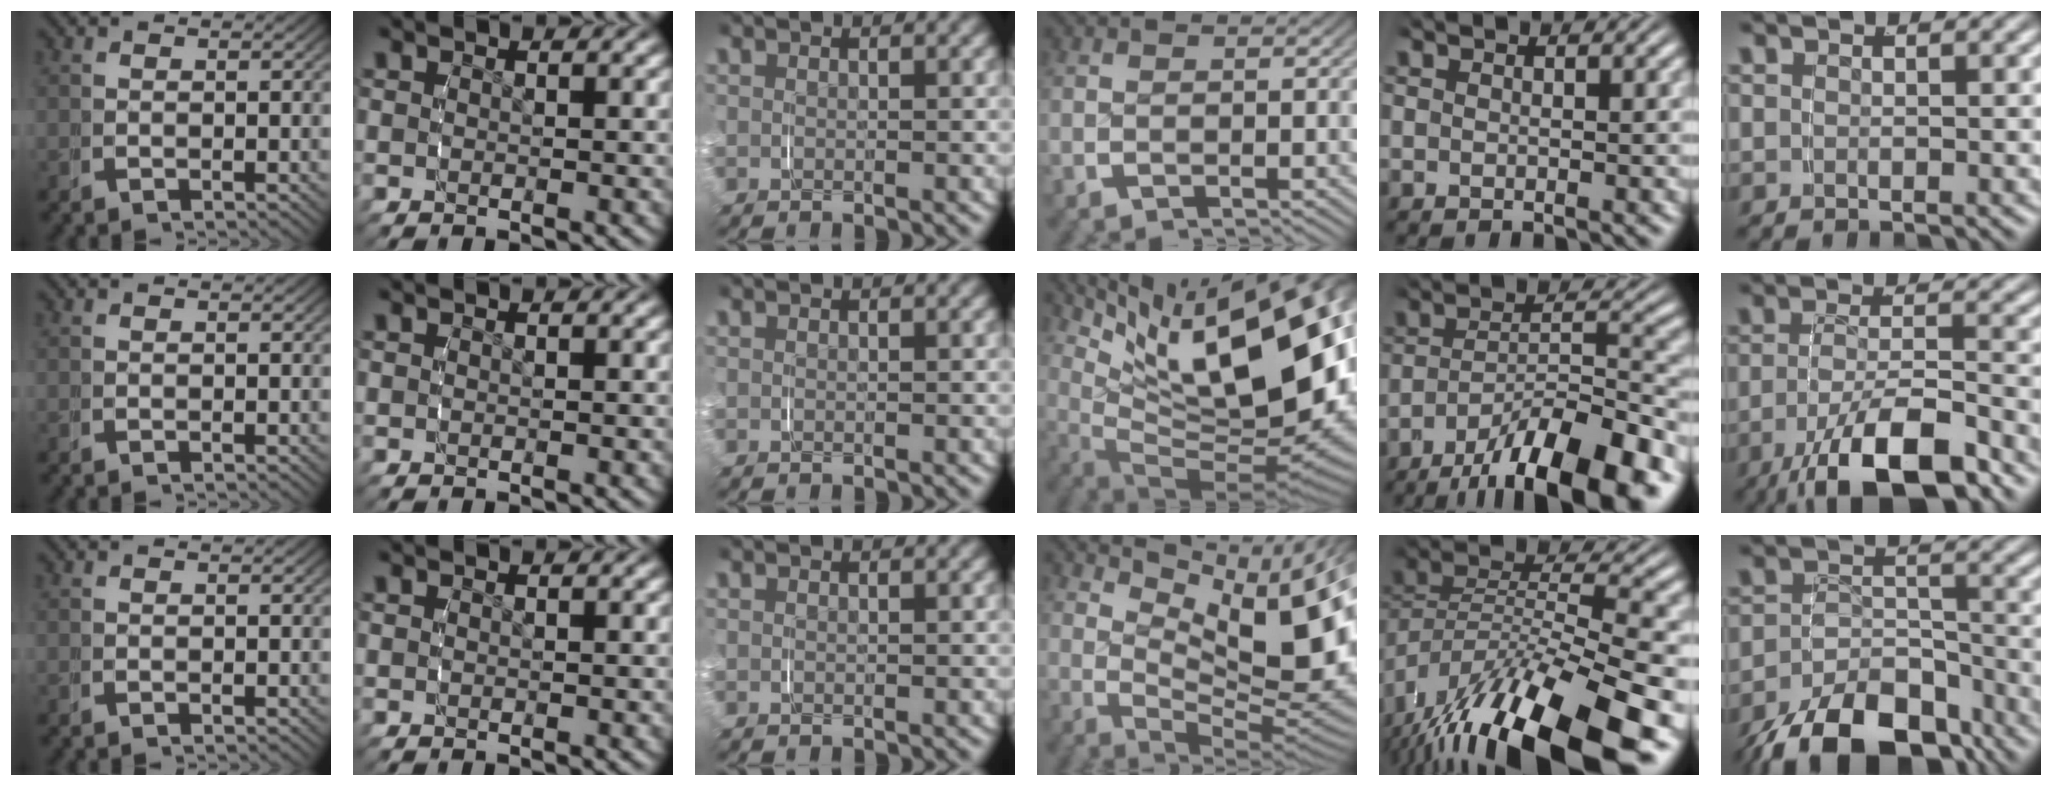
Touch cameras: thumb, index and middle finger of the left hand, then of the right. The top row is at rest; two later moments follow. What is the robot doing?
{"motion": "grasp_and_lifting", "object": "plastic wrap"}